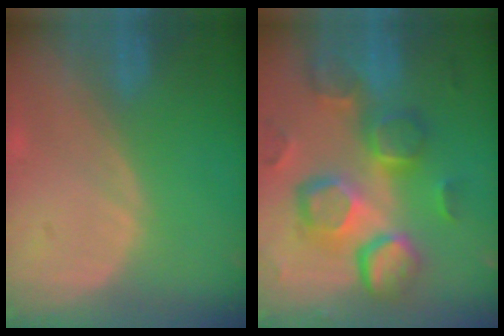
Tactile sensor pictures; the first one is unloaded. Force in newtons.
{"total": 12.8, "press": 11.2, "slide": 6.2}